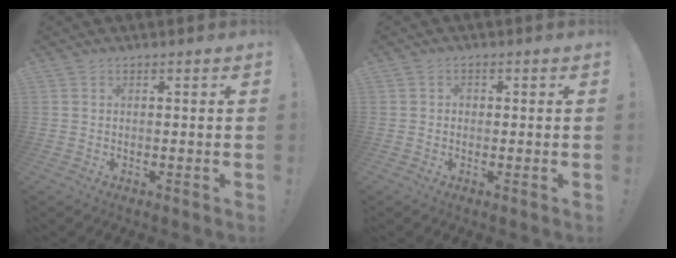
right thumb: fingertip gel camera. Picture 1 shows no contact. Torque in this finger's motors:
{"motor_torque": [0.00, 0.06, 0.04, 0.08, -0.05]}